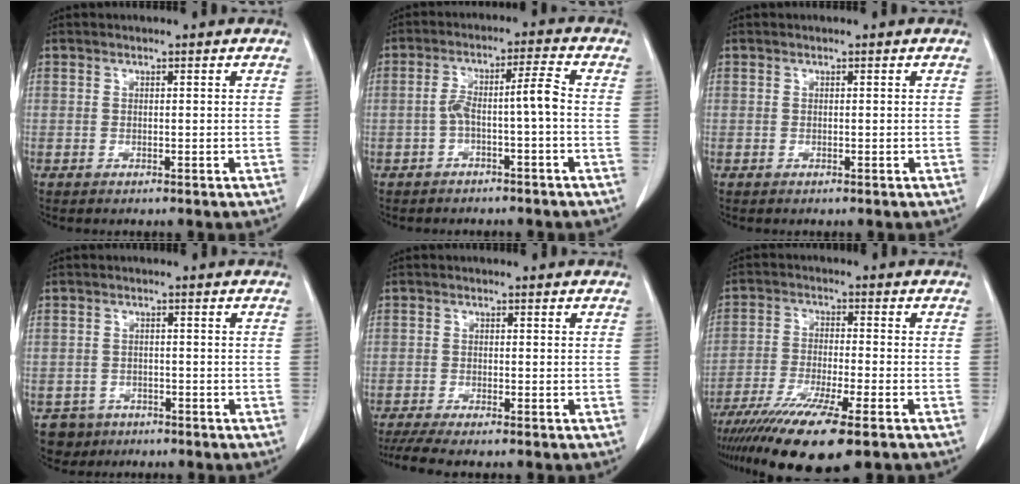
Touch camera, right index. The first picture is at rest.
{"total": 5.4, "force": [-1.6, 0.1, 5.2], "torque": [-0.099, 0.029, -0.022]}
{"total": 0.0}
{"total": 3.9, "force": [-2.6, 2.9, -0.3], "torque": [0.007, 0.007, -0.041]}
{"total": 5.5, "force": [-4.6, 0.1, 3.0], "torque": [-0.048, -0.013, -0.077]}
{"total": 14.0, "force": [-9.8, 1.2, 9.9], "torque": [-0.184, -0.038, -0.164]}